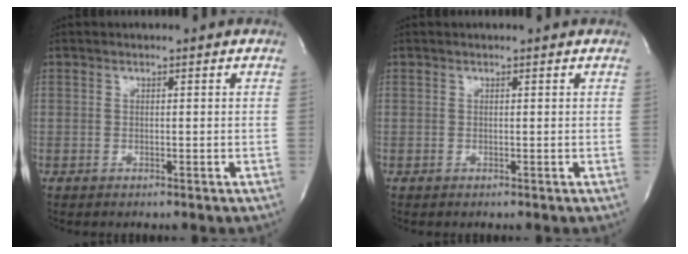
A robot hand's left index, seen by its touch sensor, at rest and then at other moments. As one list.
[{"total": 0.7, "force": [0.6, 0.0, 0.2], "torque": [-0.005, 0.001, 0.008]}]